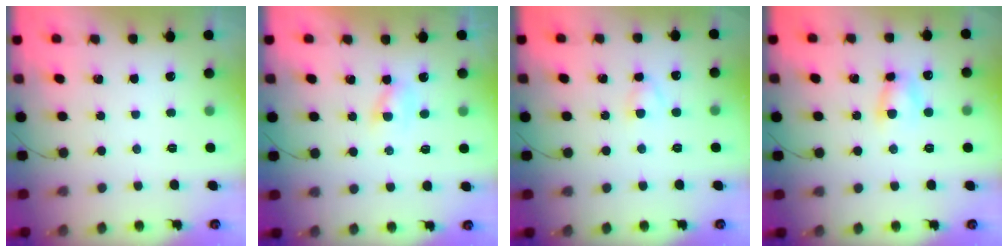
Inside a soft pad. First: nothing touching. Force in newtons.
{"total": 2.0, "press": 1.8, "slide": 0.9}
{"total": 2.7, "press": 2.5, "slide": 1.0}
{"total": 4.8, "press": 4.8, "slide": 0.3}